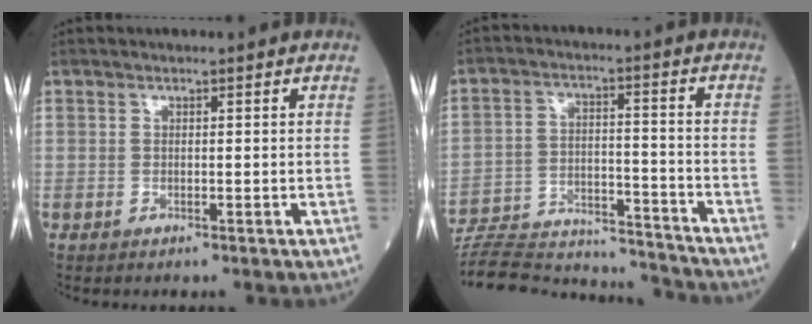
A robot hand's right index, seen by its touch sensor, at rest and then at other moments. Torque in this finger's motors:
{"motor_torque": [-0.77, -0.65, -1.05, -0.21]}